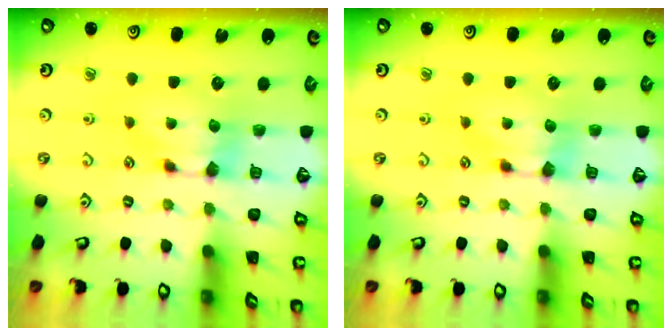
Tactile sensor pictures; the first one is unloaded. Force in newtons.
{"total": 0.0}